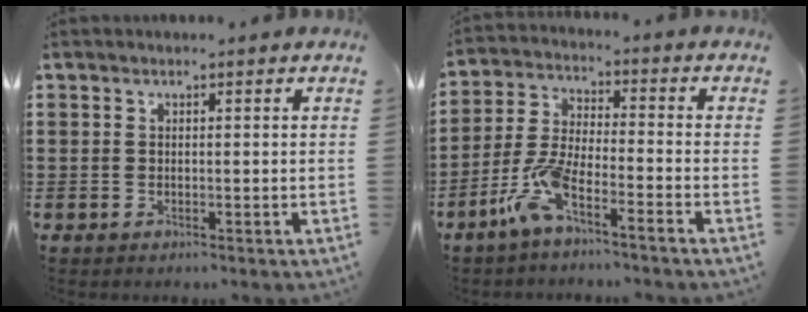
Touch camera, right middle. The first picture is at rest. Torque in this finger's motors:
{"motor_torque": [1.74, -0.40, 0.82, 0.16]}